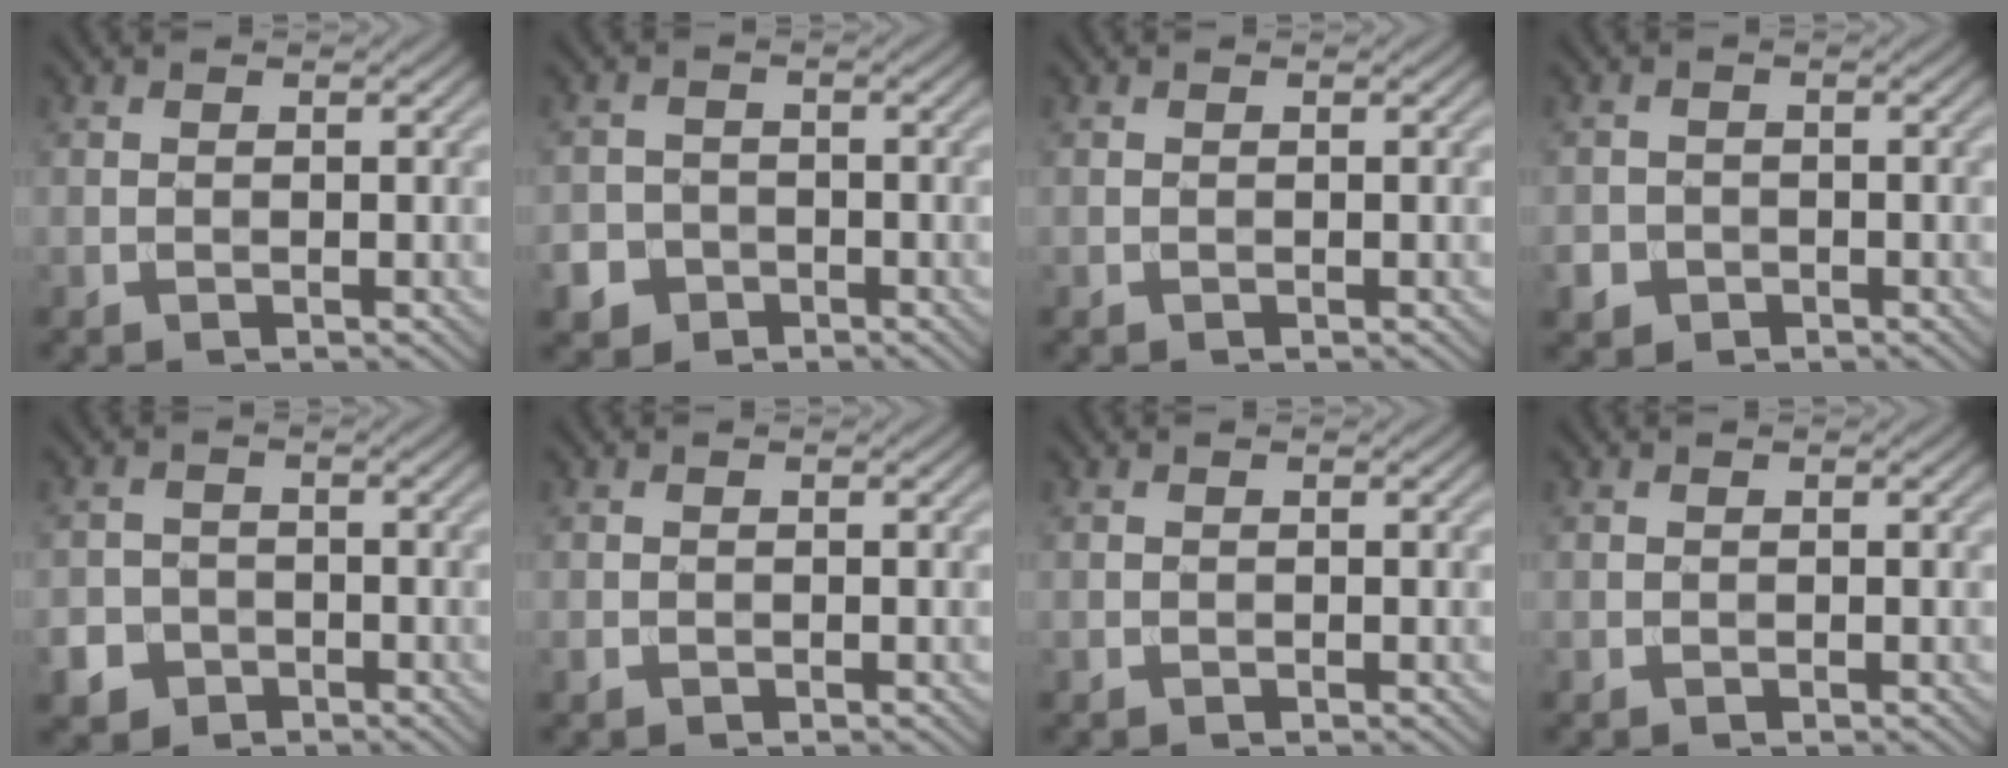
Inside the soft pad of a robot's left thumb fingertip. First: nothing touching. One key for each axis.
{"total": 4.5, "fx": -2.5, "fy": 3.6, "fz": 0.9, "tx": -0.005, "ty": -0.007, "tz": -0.056}
{"total": 0.0}
{"total": 2.5, "fx": -1.3, "fy": 2.0, "fz": 0.7, "tx": -0.016, "ty": -0.008, "tz": -0.028}
{"total": 5.1, "fx": -2.8, "fy": 4.1, "fz": 1.0, "tx": -0.010, "ty": -0.009, "tz": -0.063}
{"total": 0.7, "fx": -0.4, "fy": 0.5, "fz": 0.2, "tx": -0.006, "ty": -0.004, "tz": -0.007}
{"total": 0.0}
{"total": 0.0}